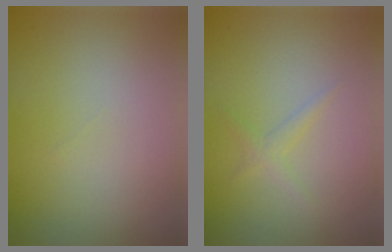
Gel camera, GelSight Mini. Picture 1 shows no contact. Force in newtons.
{"total": 1.1, "press": 1.1, "slide": 0.0}